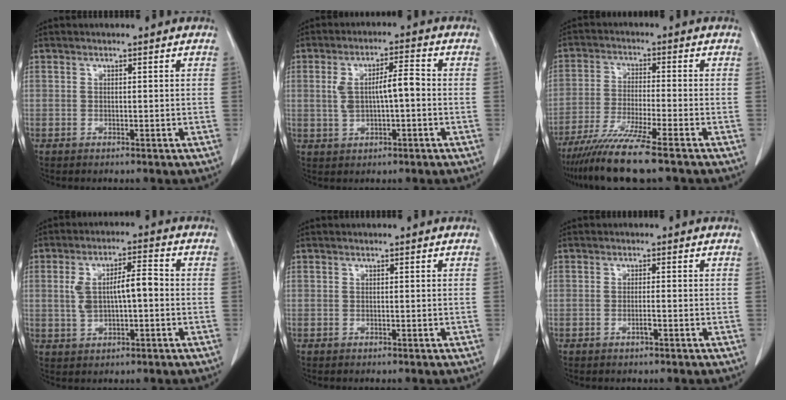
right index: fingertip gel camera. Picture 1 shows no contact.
{"total": 6.7, "force": [0.1, 1.9, 6.4], "torque": [-0.125, 0.018, 0.006]}
{"total": 11.3, "force": [-8.5, -0.5, 7.4], "torque": [-0.129, -0.034, -0.145]}
{"total": 7.7, "force": [0.2, 2.6, 7.3], "torque": [-0.144, 0.020, 0.007]}
{"total": 0.0}
{"total": 1.5, "force": [-0.6, 0.1, 1.4], "torque": [-0.028, -0.002, -0.010]}